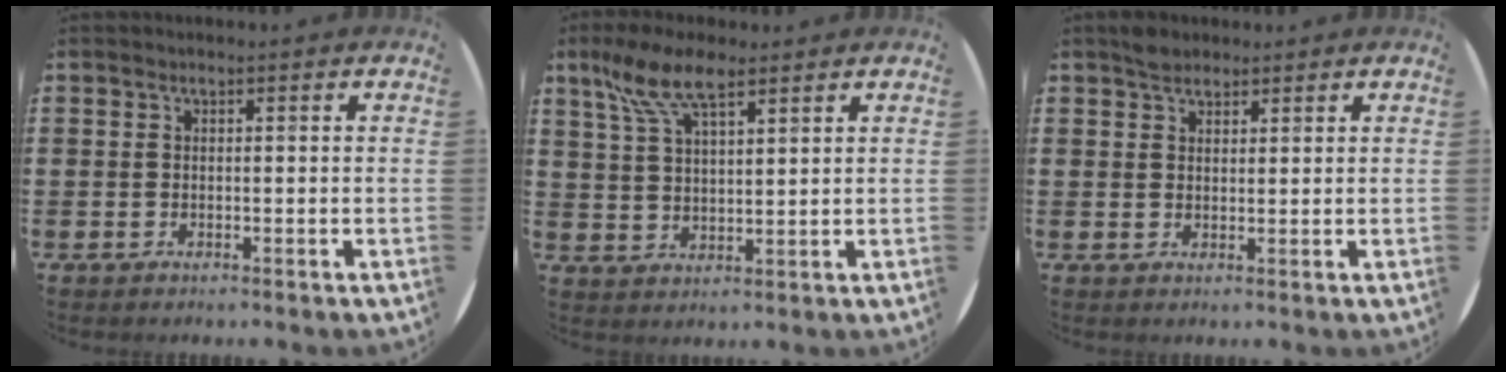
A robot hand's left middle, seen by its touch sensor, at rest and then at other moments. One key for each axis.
{"total": 8.0, "fx": 5.6, "fy": 2.6, "fz": 5.1, "tx": -0.115, "ty": -0.003, "tz": 0.100}
{"total": 2.0, "fx": 1.9, "fy": 0.8, "fz": 0.1, "tx": 0.003, "ty": 0.001, "tz": 0.035}